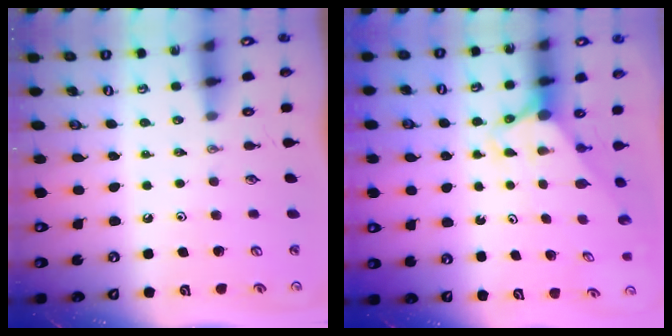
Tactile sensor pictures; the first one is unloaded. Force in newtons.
{"total": 2.6, "press": 2.6, "slide": 0.0}